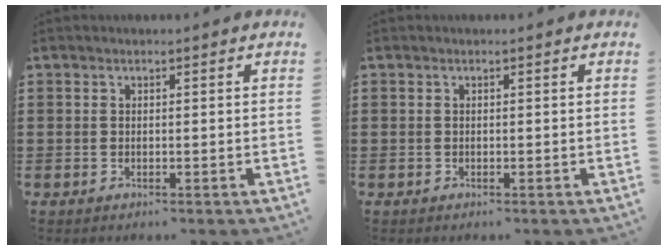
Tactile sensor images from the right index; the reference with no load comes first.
{"total": 0.0}